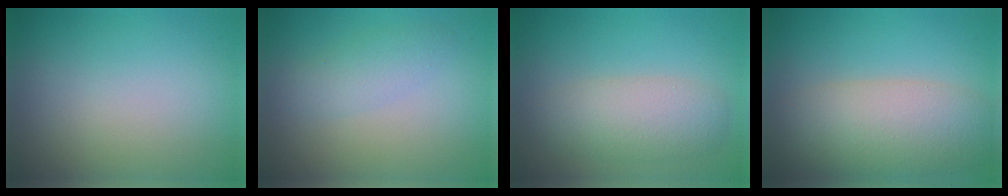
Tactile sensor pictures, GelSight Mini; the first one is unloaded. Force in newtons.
{"total": 1.9, "press": 1.9, "slide": 0.1}
{"total": 4.2, "press": 4.2, "slide": 0.1}
{"total": 7.4, "press": 7.4, "slide": 0.3}